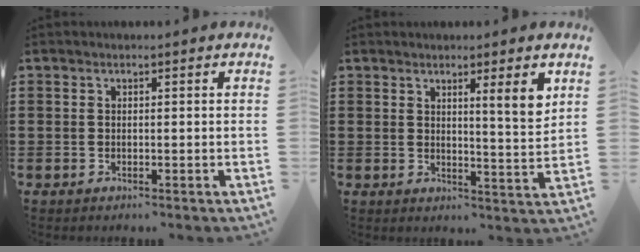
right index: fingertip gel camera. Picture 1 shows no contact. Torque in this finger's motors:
{"motor_torque": [0.16, 0.18, 0.26, 0.02]}